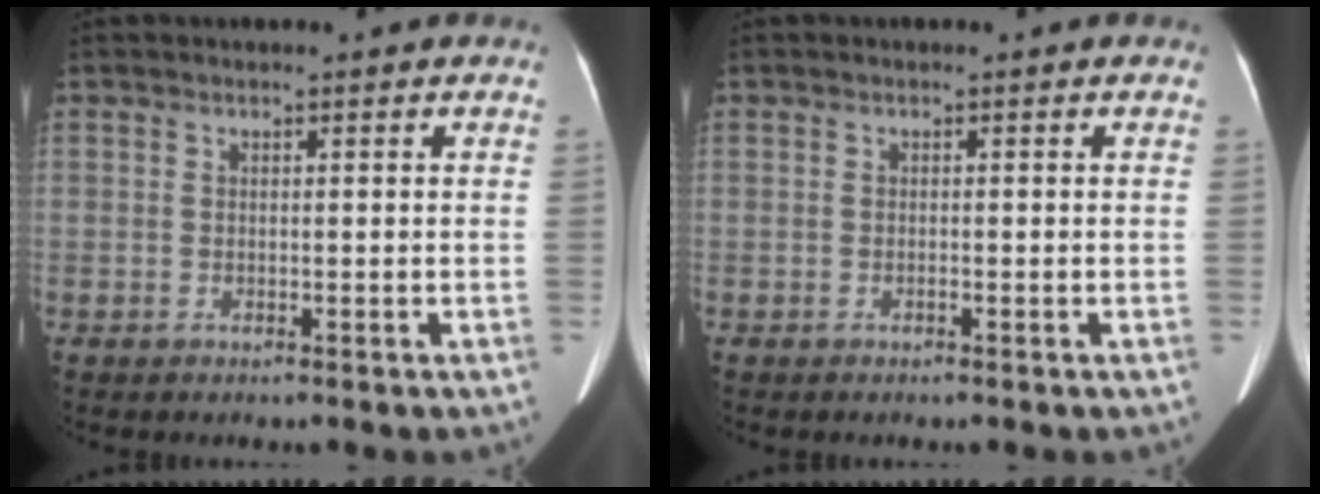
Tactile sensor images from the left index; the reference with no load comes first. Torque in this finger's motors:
{"motor_torque": [-0.13, 0.03, 0.00, -0.01]}